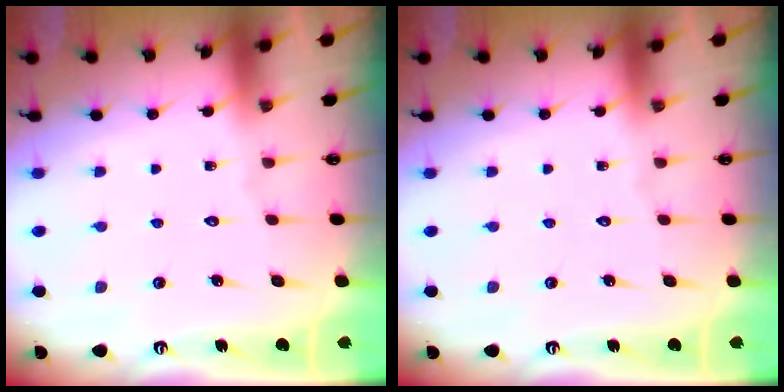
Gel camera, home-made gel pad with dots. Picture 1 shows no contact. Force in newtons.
{"total": 0.0}